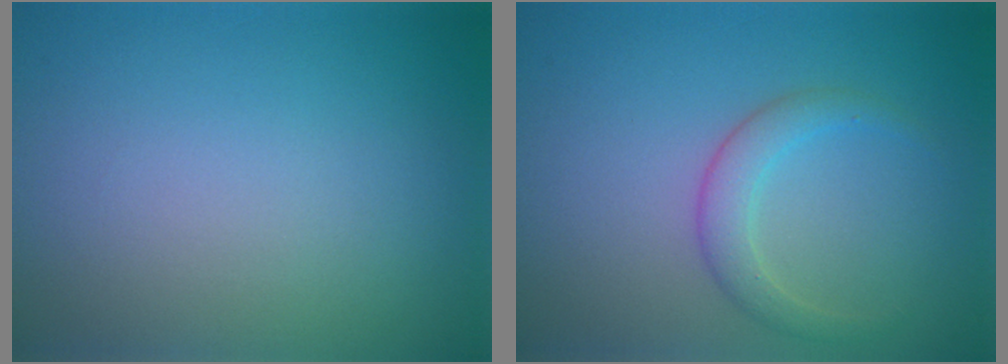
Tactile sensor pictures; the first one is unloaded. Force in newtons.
{"total": 2.3, "press": 2.3, "slide": 0.1}